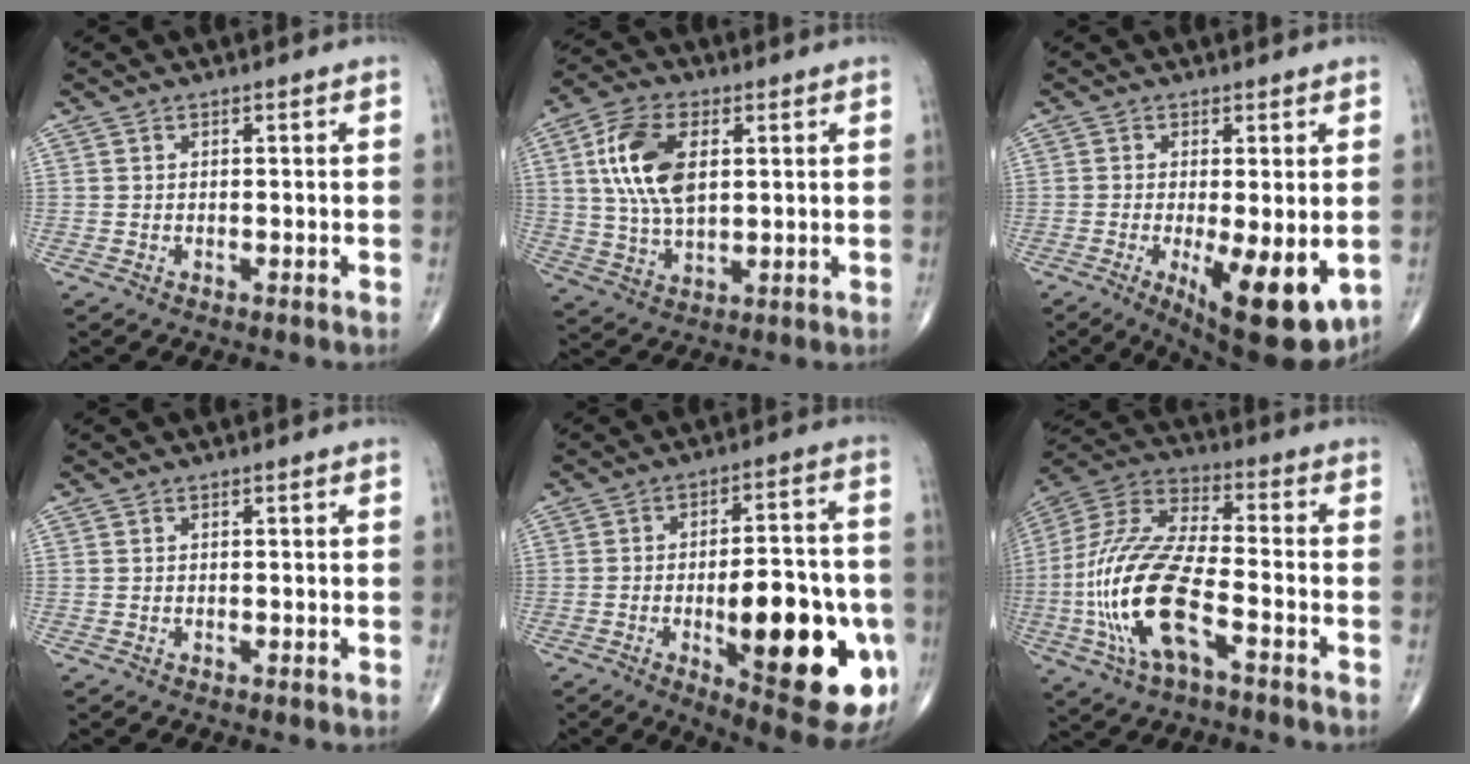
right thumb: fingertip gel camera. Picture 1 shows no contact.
{"total": 12.9, "force": [3.0, 7.1, 10.4], "torque": [-0.198, -0.001, 0.058]}
{"total": 13.0, "force": [-3.4, 4.3, 11.8], "torque": [-0.168, -0.025, -0.039]}
{"total": 0.0}
{"total": 24.8, "force": [-6.2, 9.0, 22.3], "torque": [-0.256, 0.006, -0.065]}
{"total": 20.1, "force": [-6.1, 7.8, 17.5], "torque": [-0.387, 0.028, -0.111]}